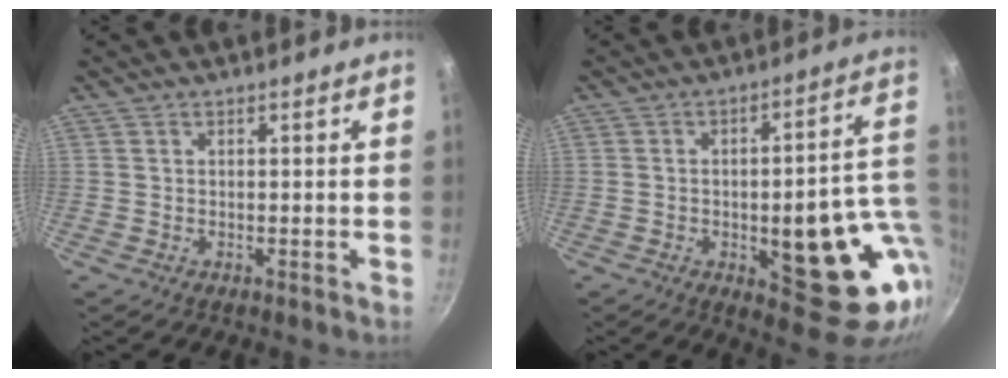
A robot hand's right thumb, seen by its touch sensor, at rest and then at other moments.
{"total": 22.8, "force": [-3.4, 9.4, 20.4], "torque": [-0.219, 0.010, -0.035]}